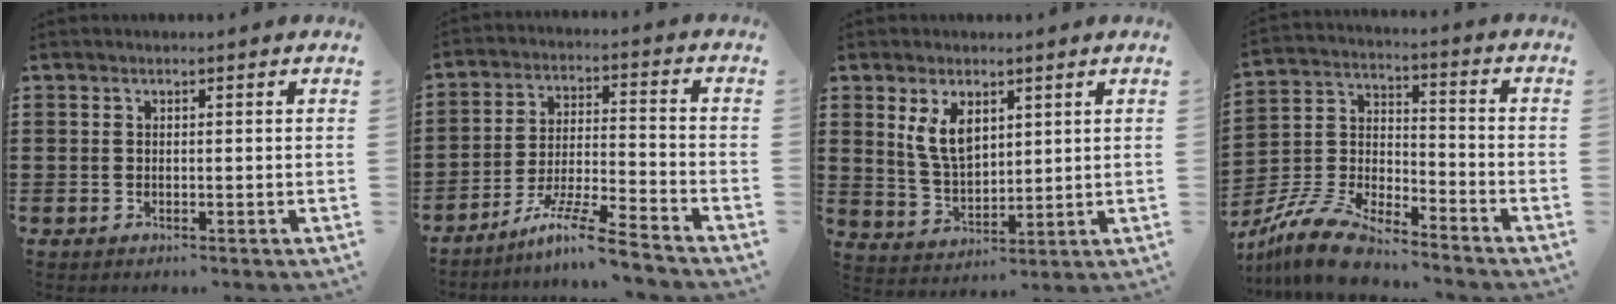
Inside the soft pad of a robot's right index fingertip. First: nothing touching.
{"total": 8.7, "force": [-7.3, -0.2, 4.7], "torque": [-0.093, 0.000, -0.144]}
{"total": 6.3, "force": [2.7, 3.3, 4.6], "torque": [-0.107, 0.005, 0.047]}
{"total": 10.3, "force": [-9.1, 2.2, 4.3], "torque": [-0.102, 0.016, -0.185]}